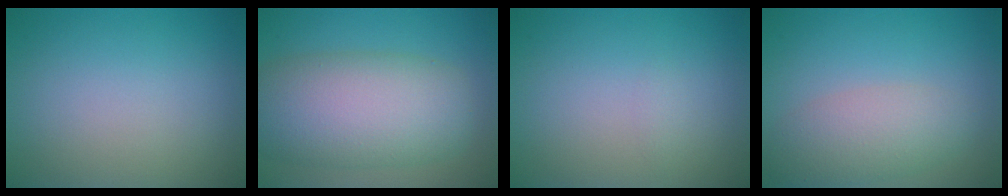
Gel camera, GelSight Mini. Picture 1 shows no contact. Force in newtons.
{"total": 9.7, "press": 9.7, "slide": 0.5}
{"total": 0.6, "press": 0.6, "slide": 0.0}
{"total": 4.1, "press": 4.1, "slide": 0.2}